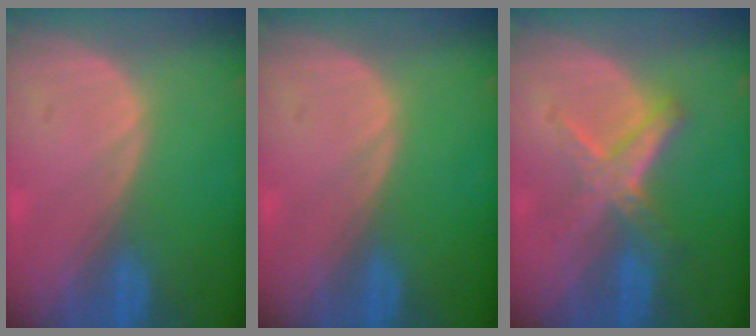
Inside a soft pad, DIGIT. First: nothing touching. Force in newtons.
{"total": 0.0}
{"total": 5.6, "press": 5.4, "slide": 1.8}